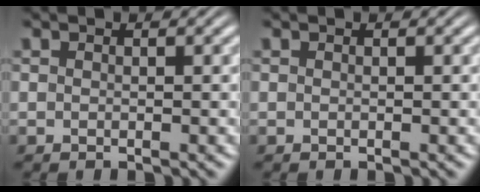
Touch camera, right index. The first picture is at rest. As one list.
[{"total": 0.0}]